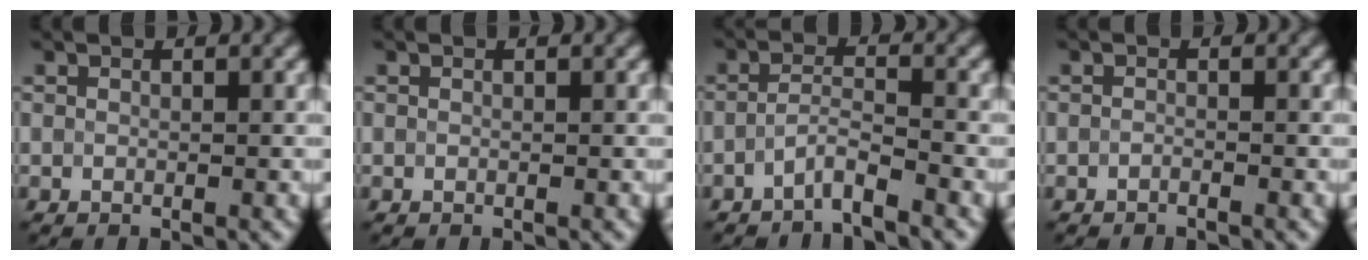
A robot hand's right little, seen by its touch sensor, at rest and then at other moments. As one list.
[{"total": 0.0}, {"total": 2.4, "force": [-1.9, 0.3, 1.5], "torque": [-0.027, 0.003, -0.043]}, {"total": 0.6, "force": [-0.5, 0.1, 0.2], "torque": [-0.003, -0.001, -0.010]}]